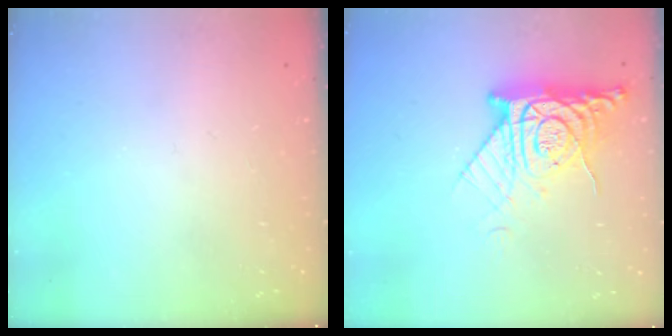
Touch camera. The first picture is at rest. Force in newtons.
{"total": 12.1, "press": 12.0, "slide": 1.4}